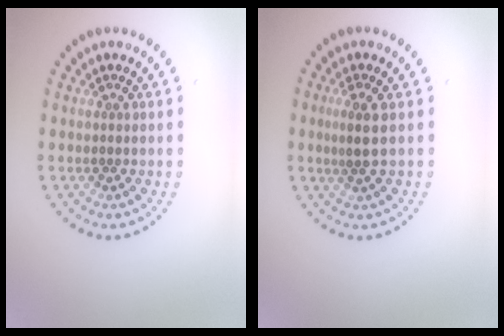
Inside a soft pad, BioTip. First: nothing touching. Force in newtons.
{"total": 1.8, "press": 1.5, "slide": 1.0}